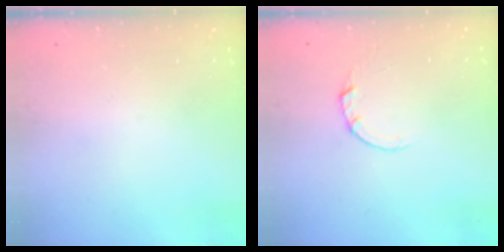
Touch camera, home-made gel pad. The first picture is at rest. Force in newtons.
{"total": 2.0, "press": 2.0, "slide": 0.2}